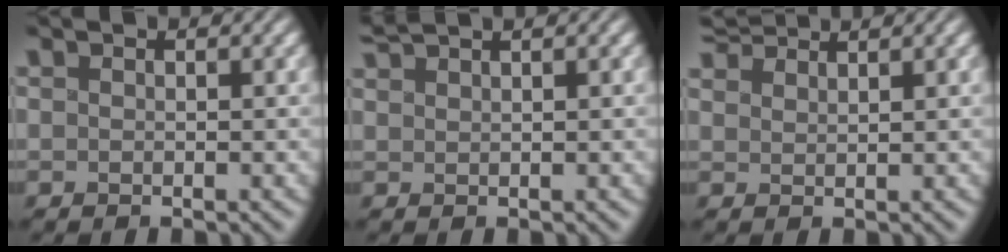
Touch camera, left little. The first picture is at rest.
{"total": 1.9, "force": [1.8, -0.1, 0.7], "torque": [-0.021, 0.015, 0.038]}
{"total": 3.2, "force": [3.0, 0.5, 1.0], "torque": [-0.029, 0.021, 0.058]}